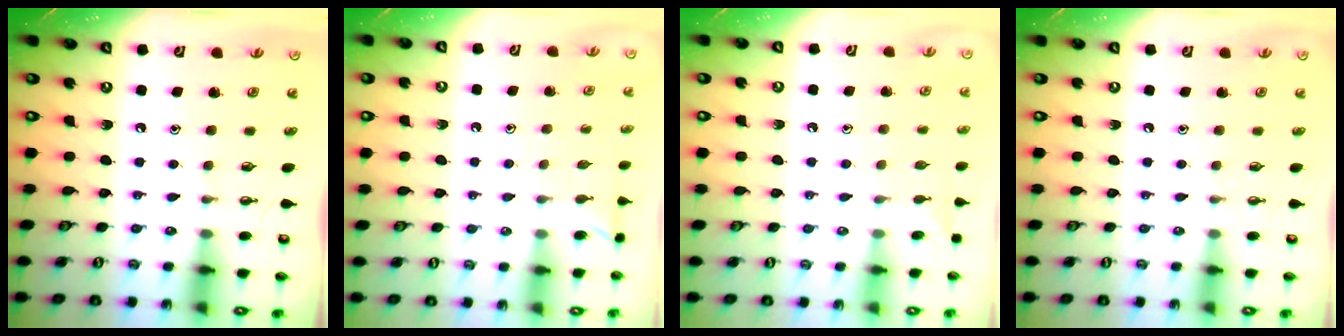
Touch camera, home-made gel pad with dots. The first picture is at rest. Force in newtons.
{"total": 5.7, "press": 5.7, "slide": 0.5}
{"total": 5.0, "press": 4.9, "slide": 0.5}
{"total": 0.0}